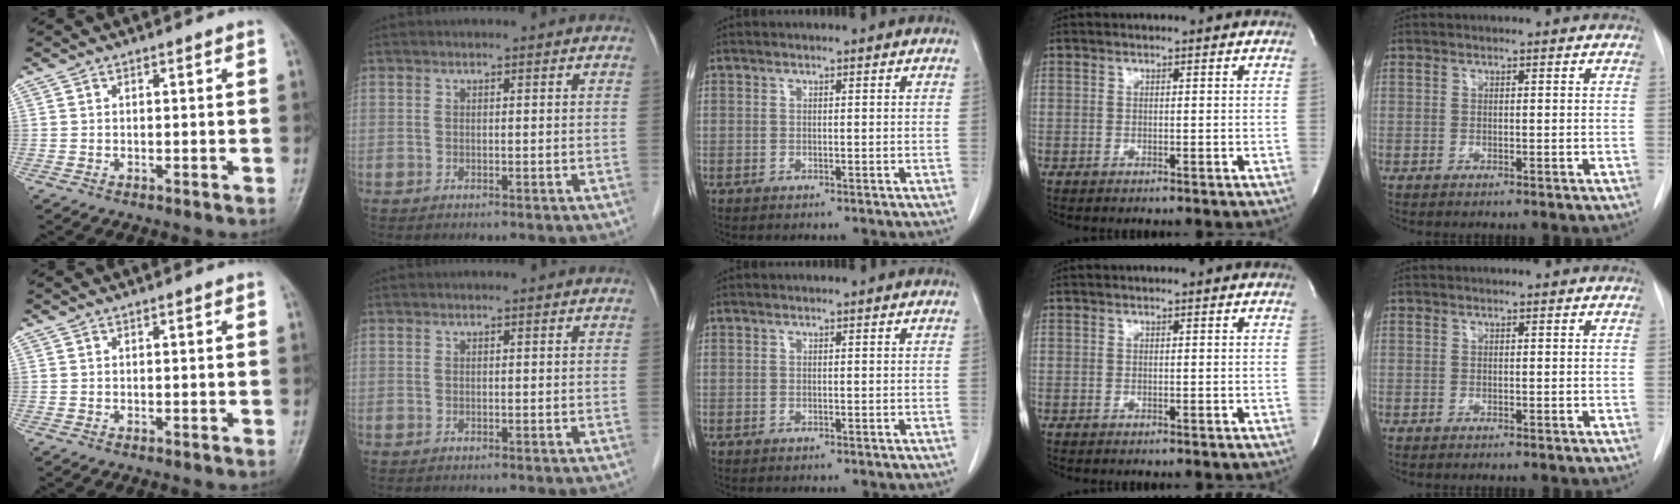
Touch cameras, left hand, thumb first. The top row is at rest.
{}